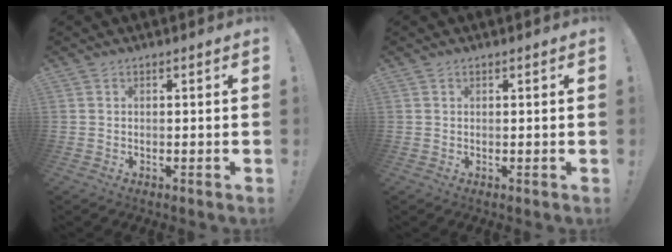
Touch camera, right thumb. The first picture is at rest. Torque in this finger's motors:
{"motor_torque": [-0.10, -0.27, 0.19, -0.09, -0.01]}